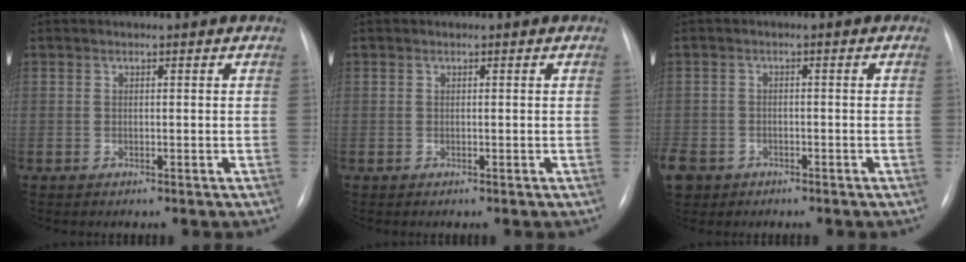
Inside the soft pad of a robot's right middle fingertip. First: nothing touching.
{"total": 0.0}
{"total": 8.7, "force": [-4.7, 6.8, 2.8], "torque": [-0.094, -0.003, -0.073]}